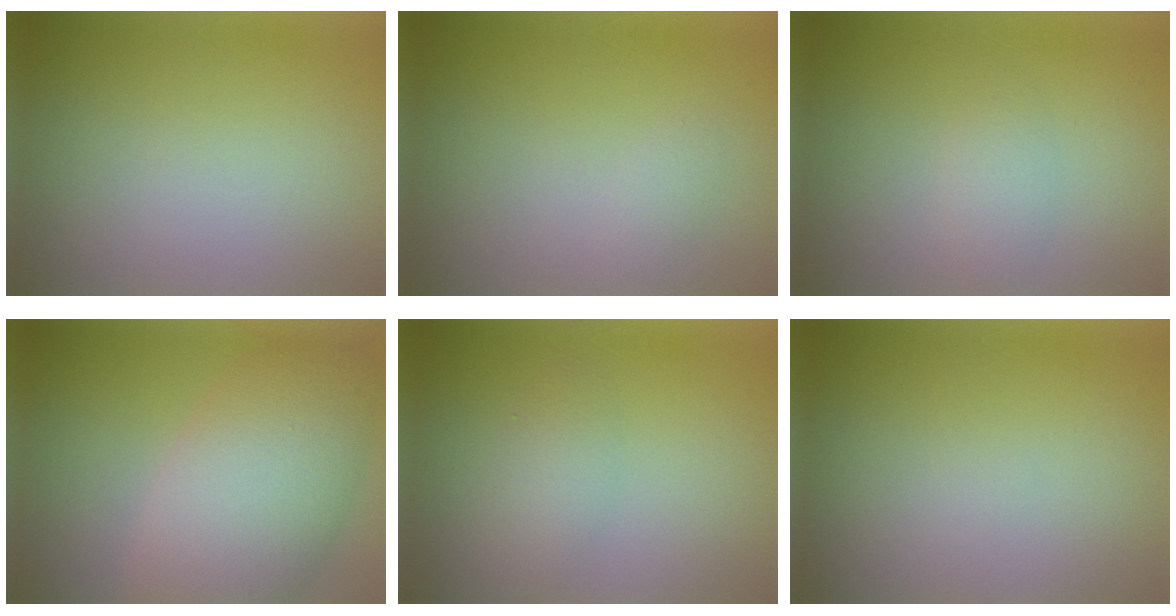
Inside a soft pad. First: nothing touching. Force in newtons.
{"total": 0.8, "press": 0.8, "slide": 0.0}
{"total": 1.5, "press": 1.5, "slide": 0.0}
{"total": 10.1, "press": 10.1, "slide": 0.7}
{"total": 2.3, "press": 2.3, "slide": 0.1}
{"total": 0.0}